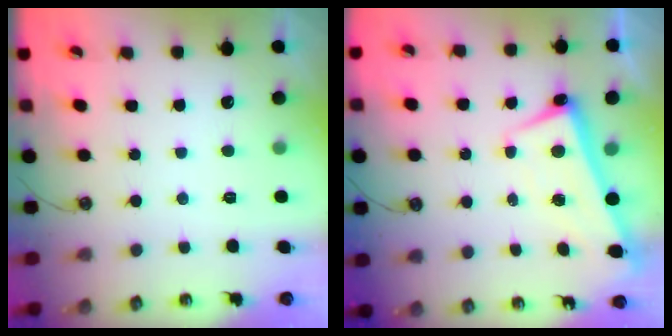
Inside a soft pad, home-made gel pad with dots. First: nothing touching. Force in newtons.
{"total": 2.5, "press": 2.4, "slide": 0.6}